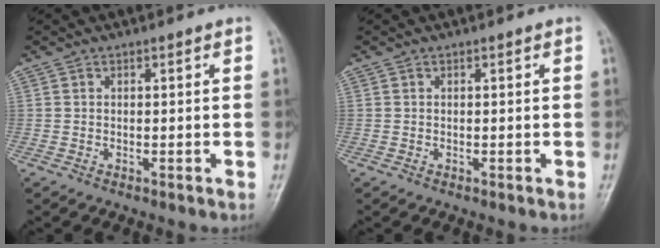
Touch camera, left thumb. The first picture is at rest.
{"total": 0.0}